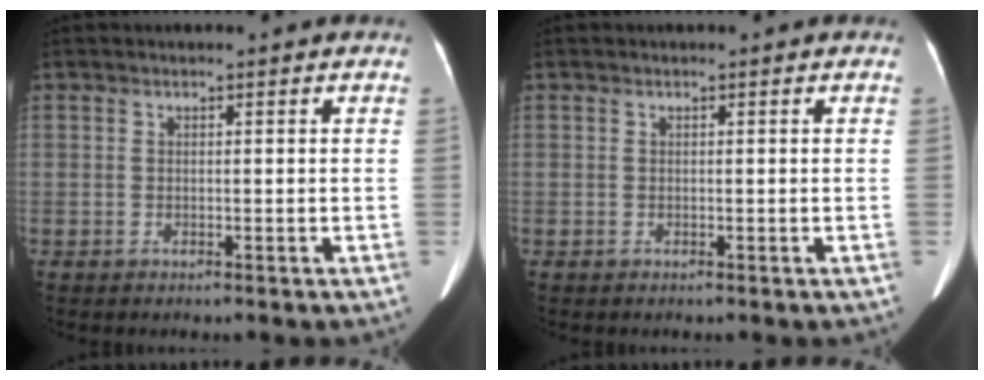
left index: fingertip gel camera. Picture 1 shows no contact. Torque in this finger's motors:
{"motor_torque": [0.01, 0.00, 0.03, 0.00]}